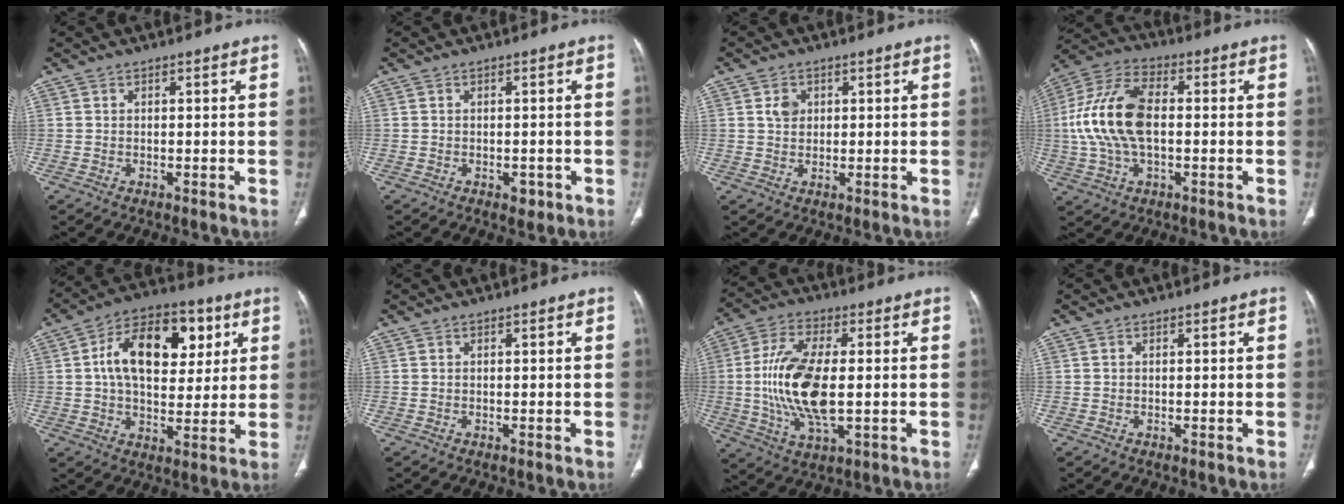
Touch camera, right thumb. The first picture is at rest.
{"total": 1.9, "force": [-0.8, 1.3, 1.2], "torque": [-0.007, 0.001, -0.006]}
{"total": 3.0, "force": [1.0, 2.3, 1.5], "torque": [-0.016, -0.003, 0.018]}
{"total": 15.1, "force": [0.0, 8.2, 12.7], "torque": [-0.266, 0.025, -0.005]}
{"total": 17.8, "force": [4.8, 10.7, 13.4], "torque": [-0.183, 0.006, 0.071]}
{"total": 0.0}
{"total": 15.6, "force": [-0.5, 6.7, 14.2], "torque": [-0.291, -0.004, -0.008]}
{"total": 0.0}